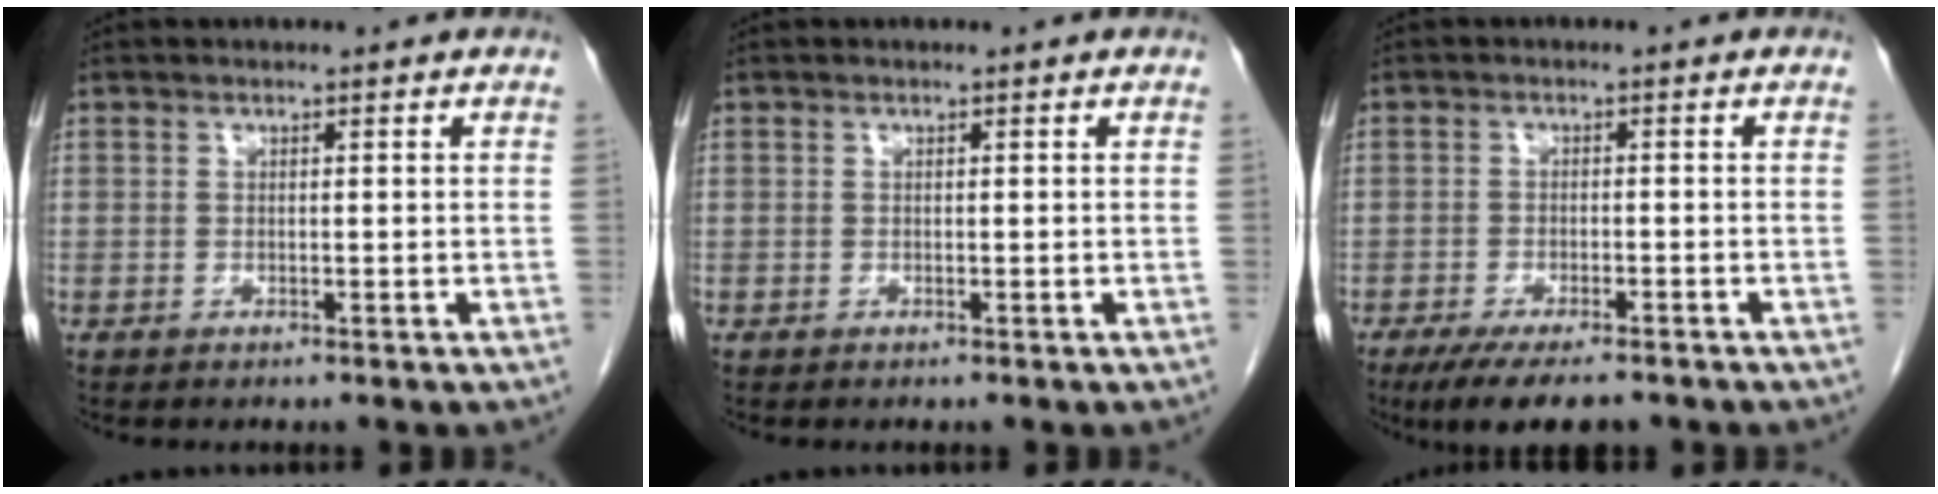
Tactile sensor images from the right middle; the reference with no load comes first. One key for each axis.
{"total": 0.0}
{"total": 8.2, "fx": -6.4, "fy": 2.0, "fz": 4.8, "tx": -0.072, "ty": -0.014, "tz": -0.097}